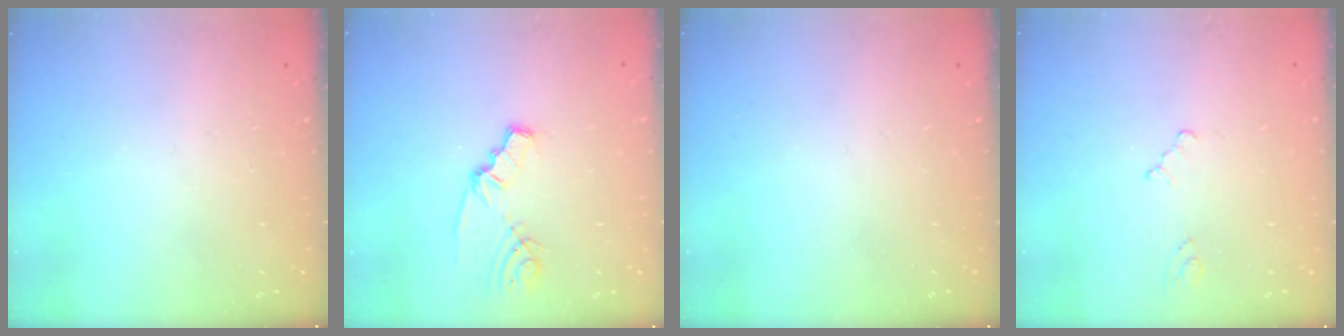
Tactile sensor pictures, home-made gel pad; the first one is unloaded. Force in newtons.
{"total": 2.7, "press": 2.7, "slide": 0.3}
{"total": 0.0}
{"total": 0.0}